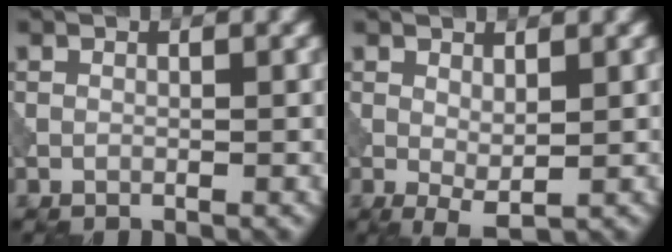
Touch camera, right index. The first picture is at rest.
{"total": 2.0, "force": [0.4, 0.7, 1.9], "torque": [-0.034, -0.004, 0.011]}